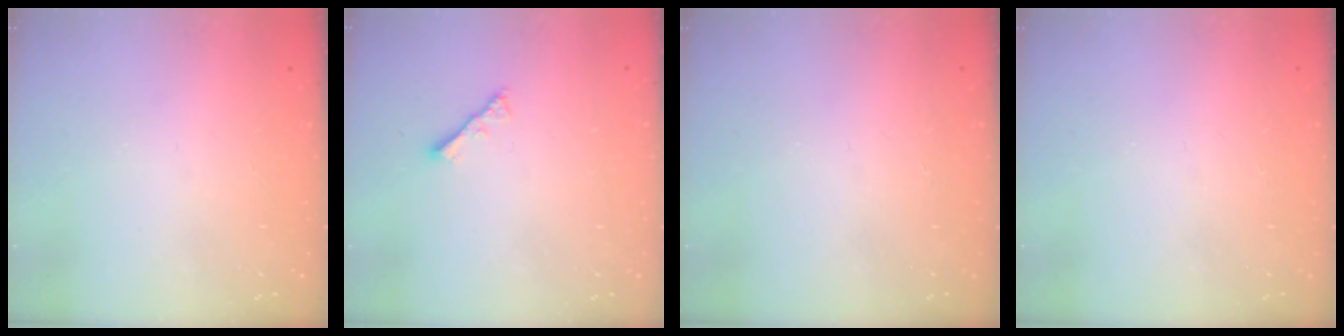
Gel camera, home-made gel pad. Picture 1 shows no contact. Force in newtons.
{"total": 2.8, "press": 2.8, "slide": 0.6}
{"total": 0.0}
{"total": 0.0}